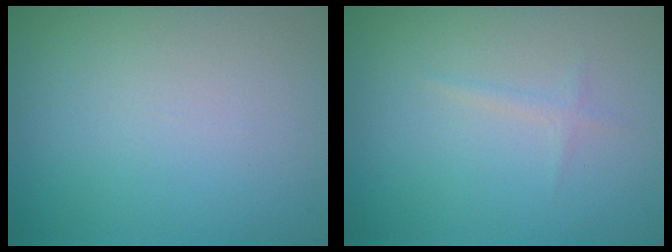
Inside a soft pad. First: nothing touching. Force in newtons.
{"total": 0.7, "press": 0.7, "slide": 0.1}